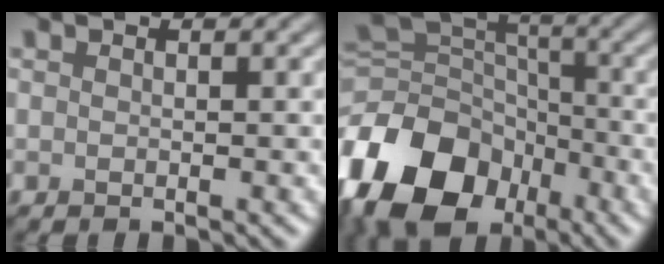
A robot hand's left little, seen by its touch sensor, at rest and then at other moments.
{"total": 15.2, "force": [-8.3, 10.4, 7.3], "torque": [-0.177, -0.020, -0.151]}